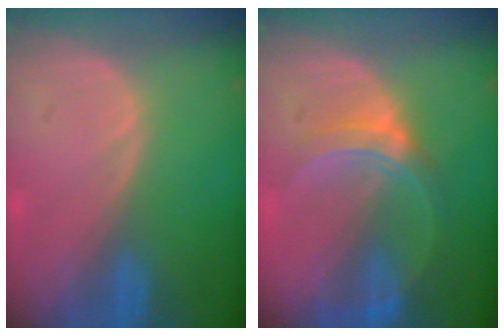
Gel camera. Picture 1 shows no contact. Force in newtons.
{"total": 5.9, "press": 5.7, "slide": 1.6}